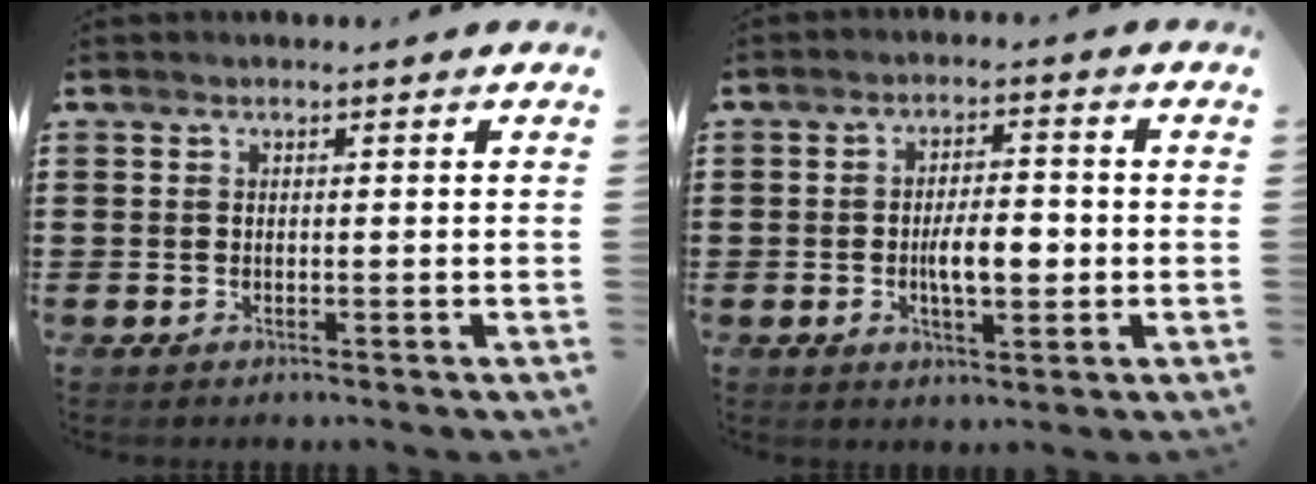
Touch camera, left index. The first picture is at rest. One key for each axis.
{"total": 5.6, "fx": -0.9, "fy": 2.5, "fz": 5.0, "tx": -0.072, "ty": 0.001, "tz": -0.022}